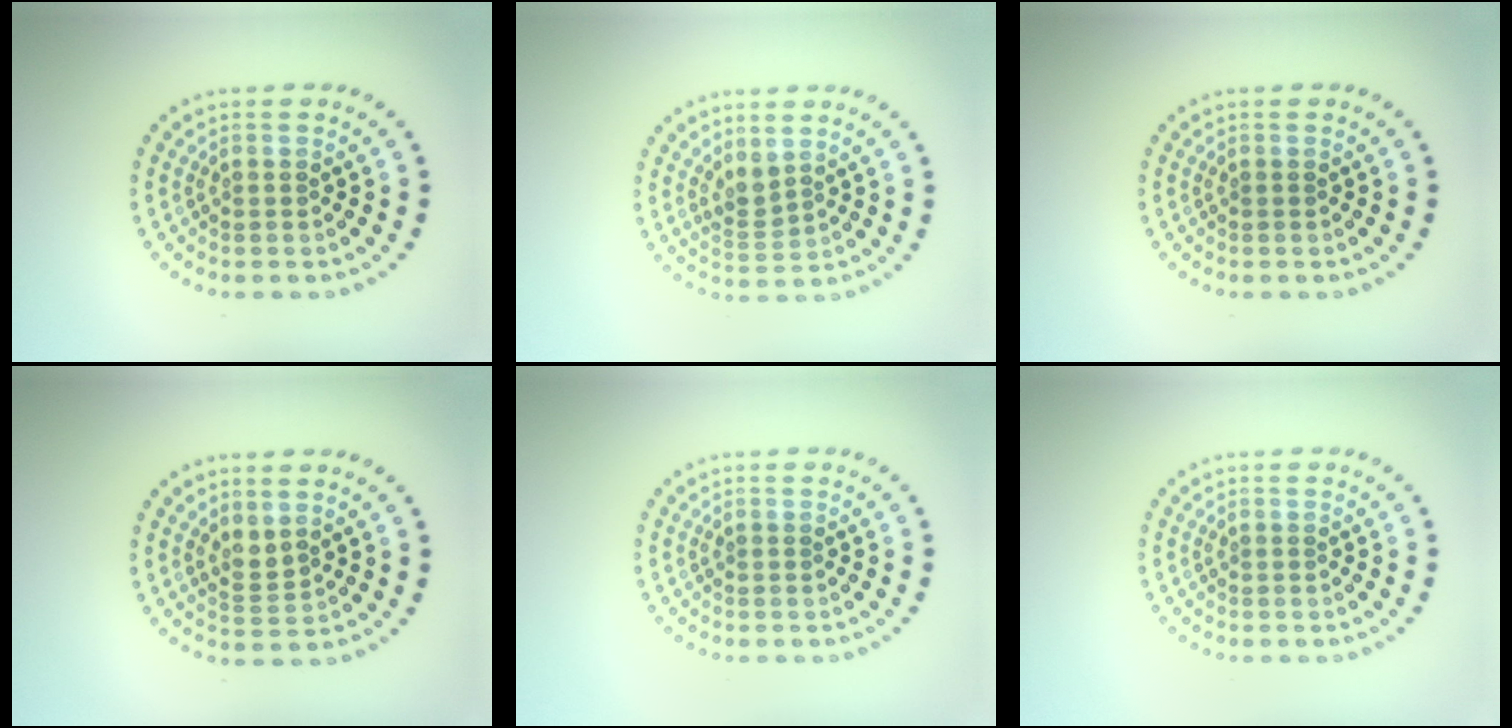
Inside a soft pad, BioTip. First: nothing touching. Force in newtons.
{"total": 1.7, "press": 1.4, "slide": 1.0}
{"total": 0.0}
{"total": 1.5, "press": 1.2, "slide": 0.9}
{"total": 0.0}
{"total": 0.0}